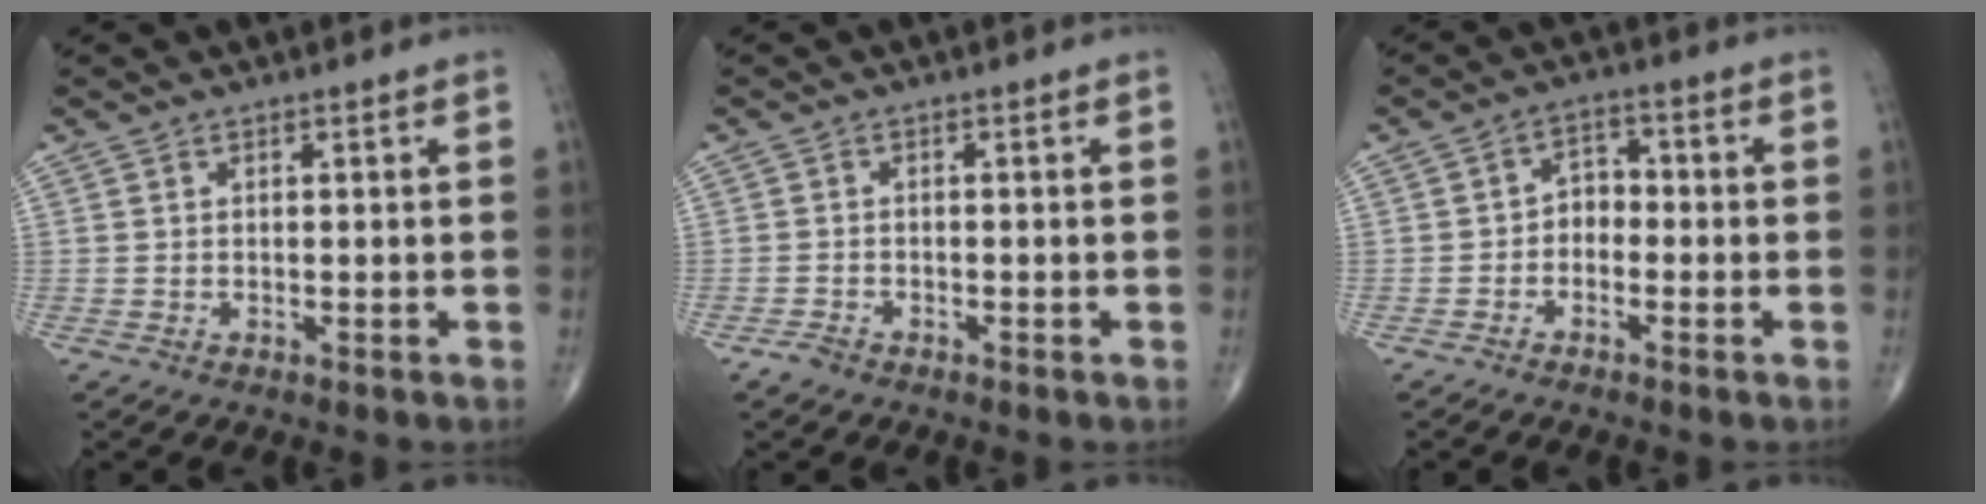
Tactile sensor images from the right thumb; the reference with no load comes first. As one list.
[{"total": 1.6, "force": [-1.3, 0.8, 0.5], "torque": [-0.012, 0.003, -0.024]}, {"total": 3.9, "force": [-1.3, 2.9, 2.2], "torque": [-0.016, 0.026, -0.037]}]